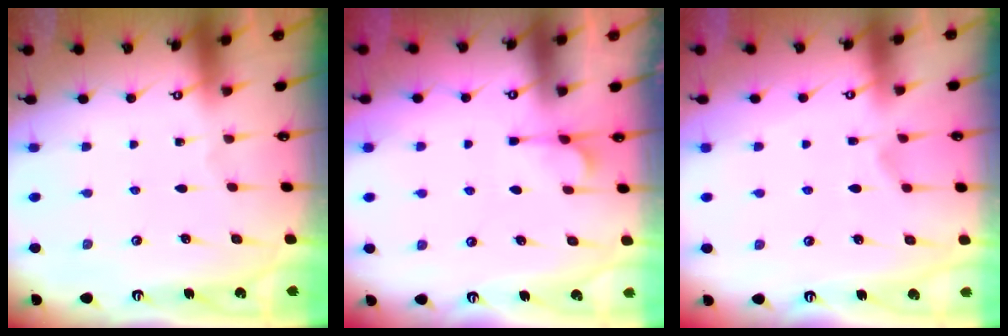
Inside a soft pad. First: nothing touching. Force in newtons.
{"total": 3.1, "press": 2.8, "slide": 1.3}
{"total": 2.4, "press": 2.0, "slide": 1.2}